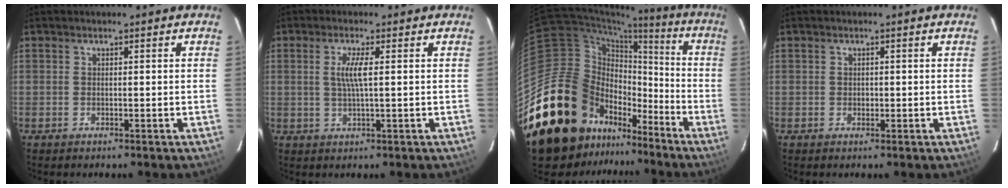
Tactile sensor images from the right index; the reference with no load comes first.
{"total": 3.9, "force": [0.6, 0.1, 3.8], "torque": [-0.076, -0.002, 0.012]}
{"total": 24.2, "force": [-15.0, 16.0, 10.0], "torque": [-0.226, 0.042, -0.238]}
{"total": 0.8, "force": [-0.1, 0.8, 0.2], "torque": [-0.002, 0.001, -0.001]}